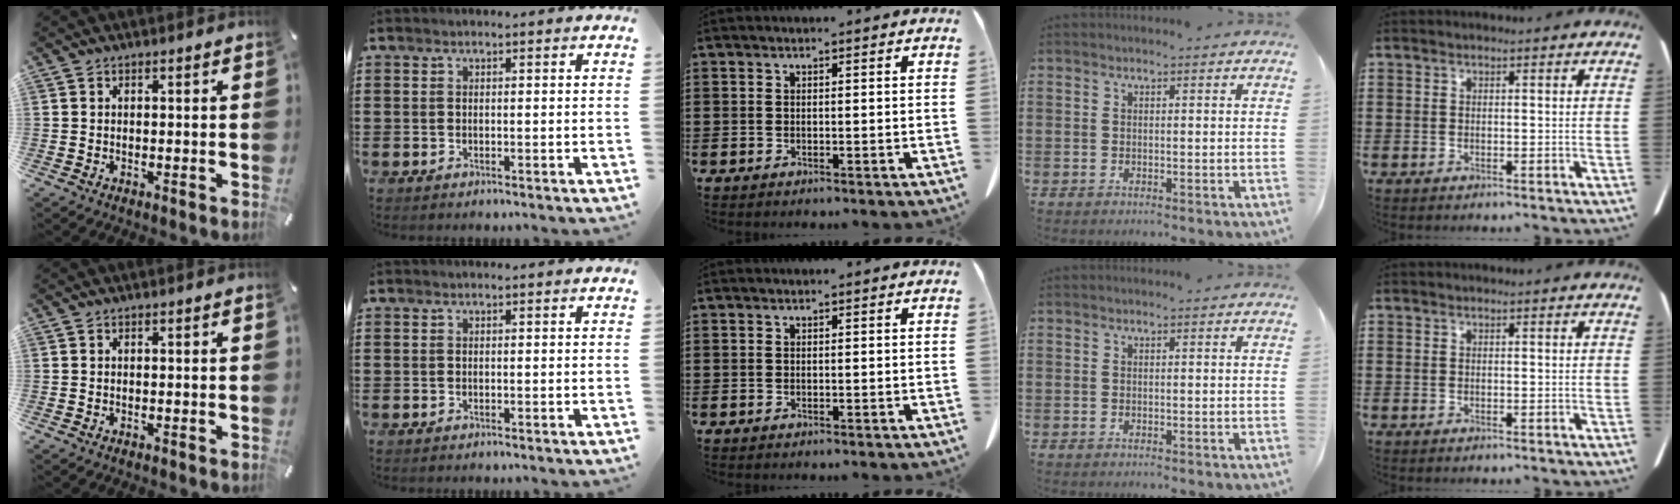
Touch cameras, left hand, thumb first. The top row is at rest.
{}